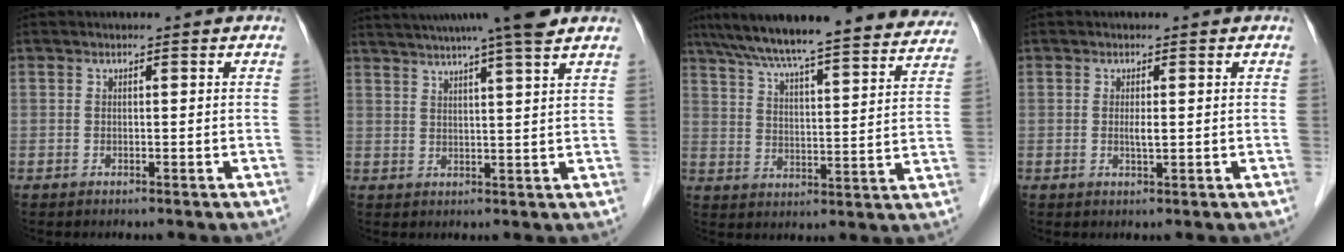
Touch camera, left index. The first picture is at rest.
{"total": 12.3, "force": [10.4, -0.9, 6.6], "torque": [-0.114, 0.018, 0.136]}
{"total": 28.4, "force": [25.2, 3.5, 12.5], "torque": [-0.201, -0.014, 0.325]}
{"total": 1.4, "force": [0.0, 0.2, 1.3], "torque": [-0.027, -0.001, -0.001]}